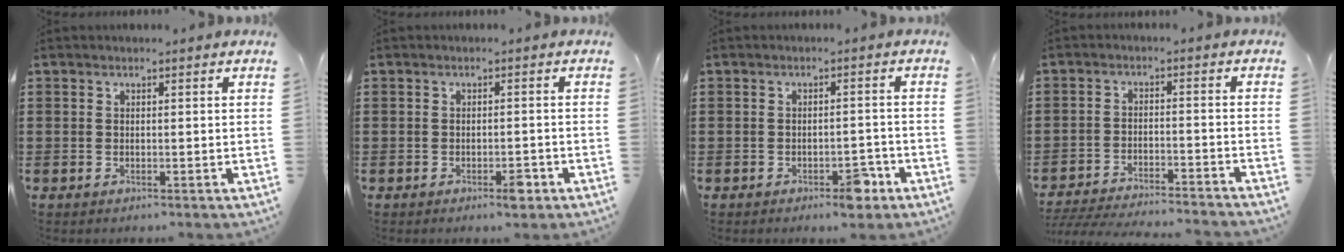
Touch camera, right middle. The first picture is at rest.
{"total": 2.2, "force": [-1.4, 0.7, 1.5], "torque": [-0.026, 0.000, -0.025]}
{"total": 3.8, "force": [-2.7, 1.3, 2.4], "torque": [-0.034, 0.007, -0.048]}
{"total": 4.5, "force": [-4.4, -0.2, 0.9], "torque": [-0.023, -0.007, -0.092]}